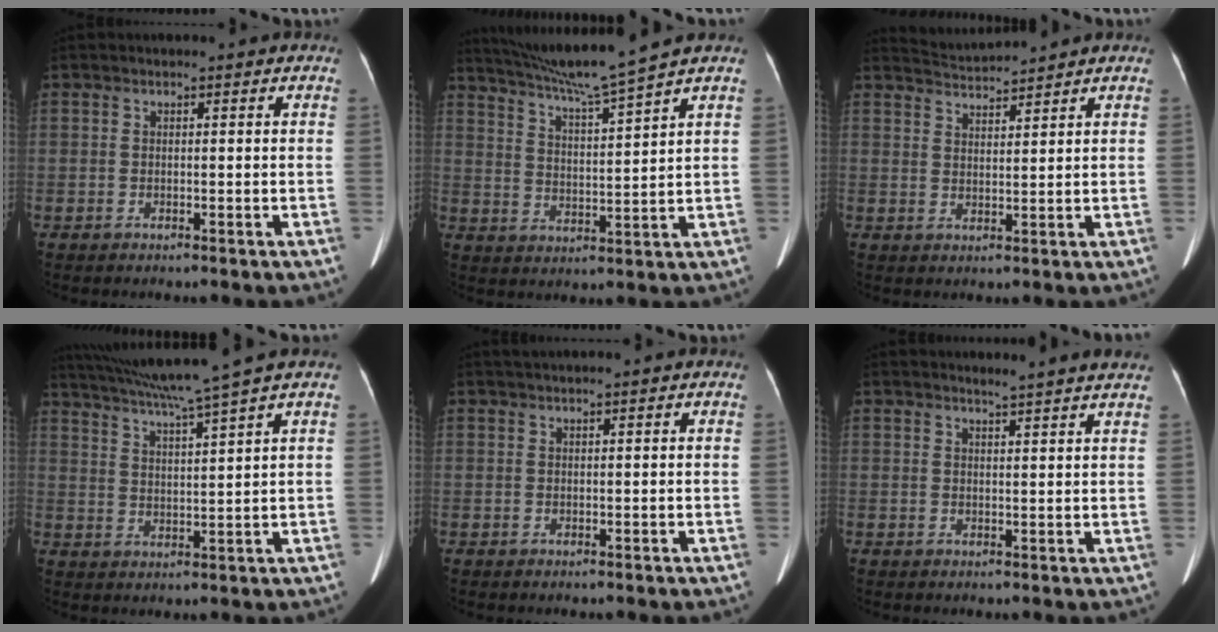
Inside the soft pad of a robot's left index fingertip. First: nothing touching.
{"total": 10.5, "force": [9.1, -2.5, 4.7], "torque": [-0.086, -0.006, 0.161]}
{"total": 4.0, "force": [3.9, -0.9, -0.5], "torque": [0.000, 0.008, 0.078]}
{"total": 10.6, "force": [8.8, -2.5, 5.4], "torque": [-0.097, 0.000, 0.146]}
{"total": 1.4, "force": [1.1, -0.2, 0.9], "torque": [-0.015, 0.021, 0.025]}
{"total": 5.6, "force": [5.1, -0.8, 2.1], "torque": [-0.031, 0.002, 0.050]}